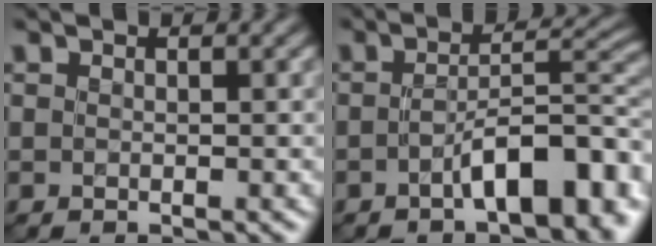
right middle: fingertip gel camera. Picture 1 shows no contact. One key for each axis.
{"total": 7.2, "fx": -2.5, "fy": 2.5, "fz": 6.3, "tx": -0.091, "ty": 0.014, "tz": -0.041}